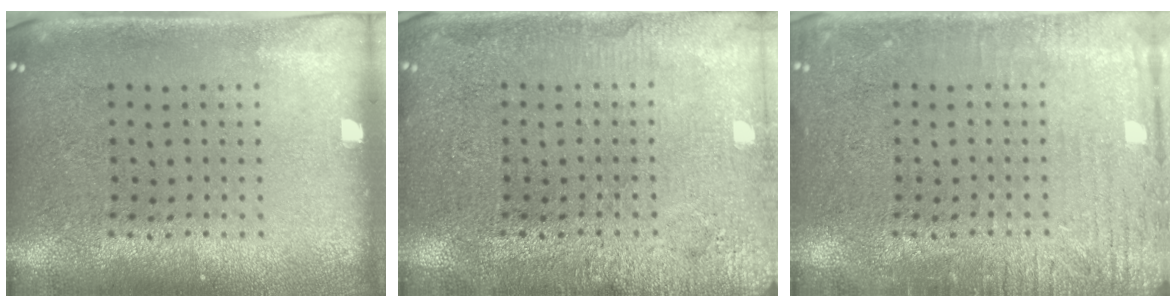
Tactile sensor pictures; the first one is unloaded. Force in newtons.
{"total": 3.8, "press": 3.8, "slide": 0.5}
{"total": 3.0, "press": 3.0, "slide": 0.3}